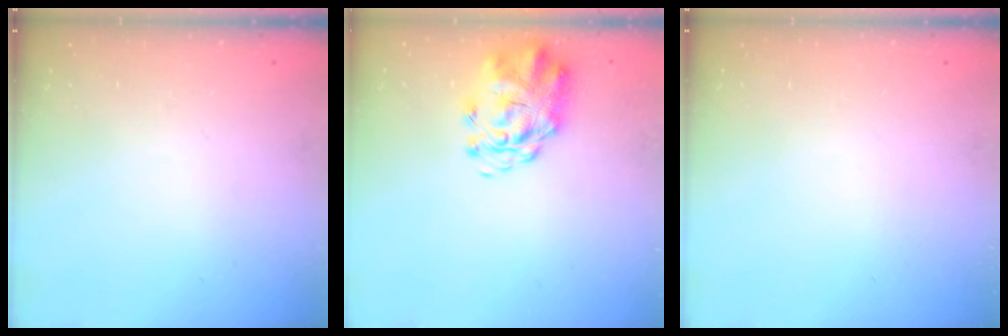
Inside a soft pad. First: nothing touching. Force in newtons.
{"total": 3.9, "press": 3.6, "slide": 1.5}
{"total": 0.0}